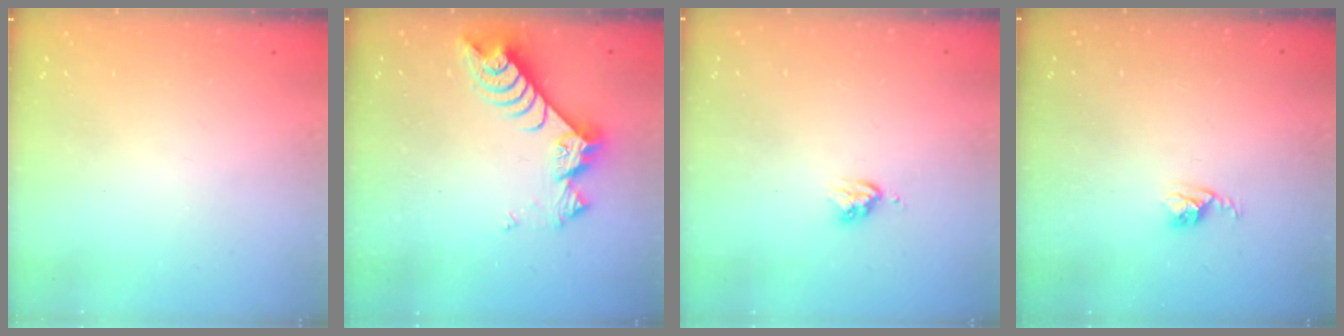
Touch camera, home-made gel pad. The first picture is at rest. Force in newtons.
{"total": 7.9, "press": 7.9, "slide": 0.7}
{"total": 3.7, "press": 3.7, "slide": 0.5}
{"total": 2.5, "press": 2.5, "slide": 0.4}